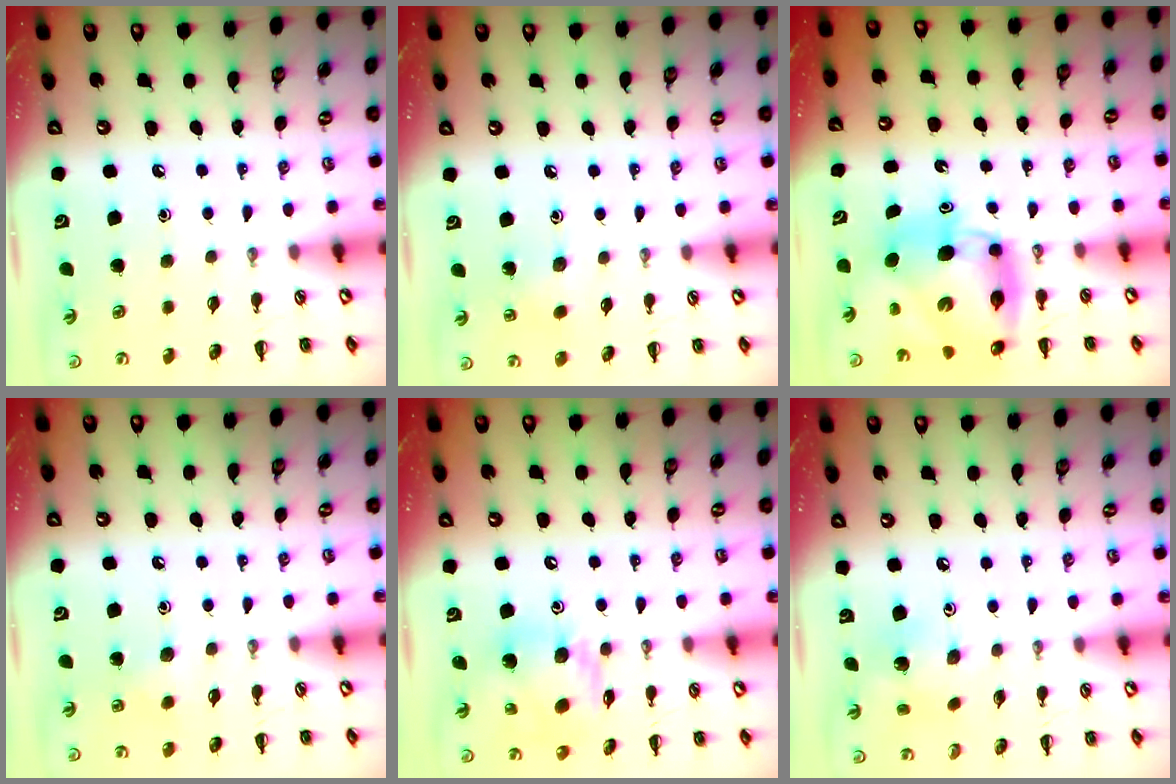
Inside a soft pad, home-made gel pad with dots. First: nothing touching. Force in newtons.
{"total": 7.7, "press": 7.5, "slide": 2.0}
{"total": 10.4, "press": 10.0, "slide": 3.0}
{"total": 5.4, "press": 5.2, "slide": 1.5}
{"total": 13.4, "press": 13.3, "slide": 1.8}
{"total": 4.0, "press": 3.9, "slide": 0.8}